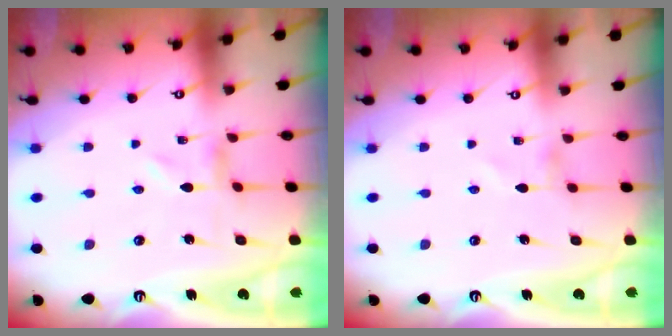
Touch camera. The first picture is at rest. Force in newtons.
{"total": 0.8, "press": 0.7, "slide": 0.3}